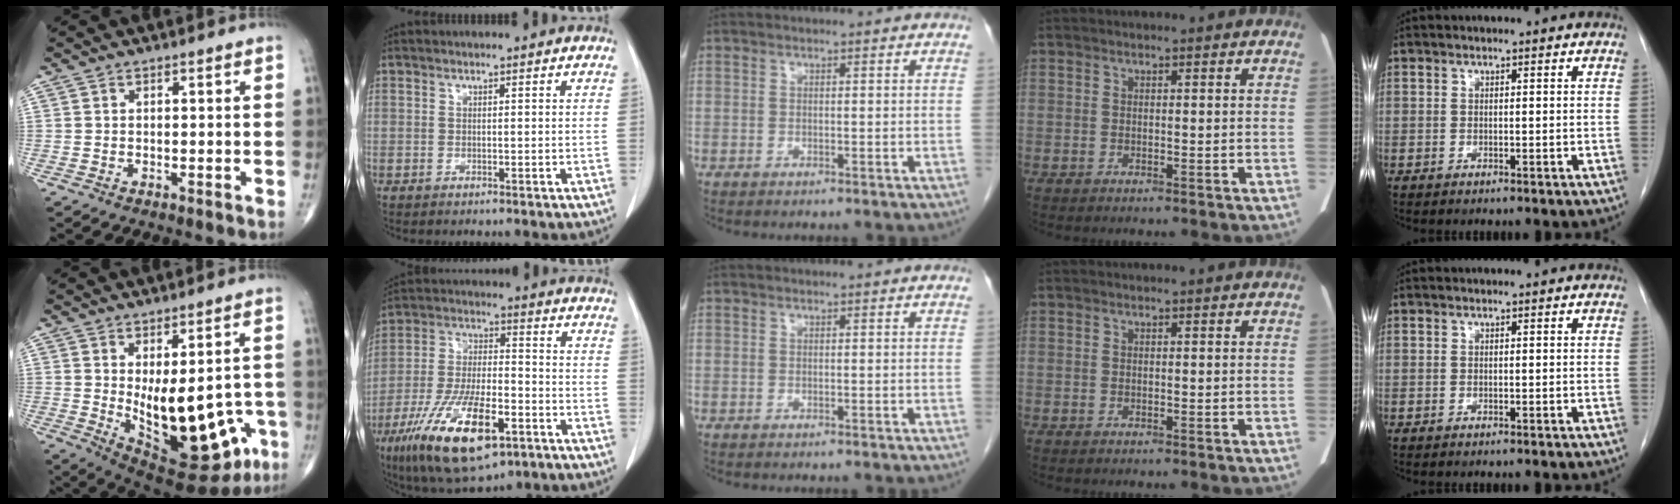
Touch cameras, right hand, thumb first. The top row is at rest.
{"thumb": {"total": 21.1, "force": [-4.3, 9.9, 18.1], "torque": [-0.212, -0.019, -0.027]}, "index": {"total": 17.8, "force": [-9.3, 5.8, 14.0], "torque": [-0.286, -0.018, -0.159]}}